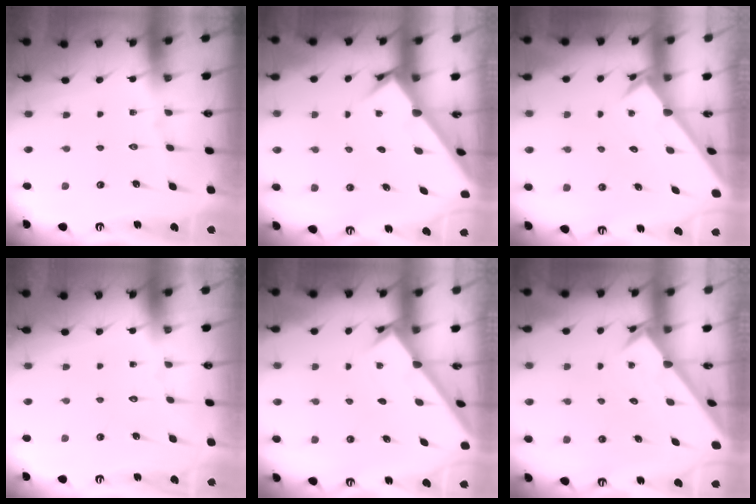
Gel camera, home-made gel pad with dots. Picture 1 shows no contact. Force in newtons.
{"total": 2.6, "press": 2.6, "slide": 0.2}
{"total": 2.0, "press": 2.0, "slide": 0.1}
{"total": 1.7, "press": 1.7, "slide": 0.1}
{"total": 1.7, "press": 1.7, "slide": 0.2}
{"total": 2.5, "press": 2.5, "slide": 0.2}